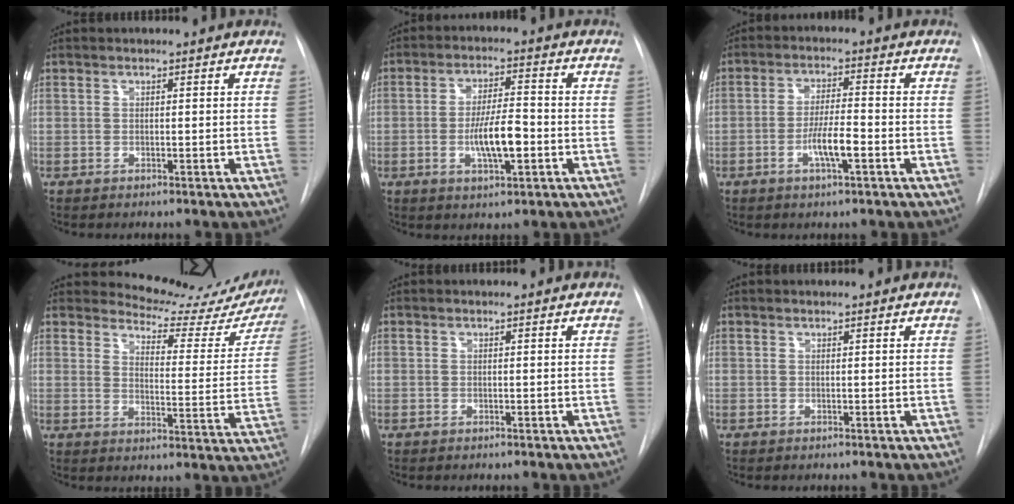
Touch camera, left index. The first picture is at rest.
{"total": 7.3, "force": [-1.8, 1.8, 6.9], "torque": [-0.129, 0.002, -0.030]}
{"total": 5.3, "force": [-2.0, 0.7, 4.8], "torque": [-0.094, -0.001, -0.037]}
{"total": 17.9, "force": [17.2, 3.6, 3.1], "torque": [-0.022, -0.086, 0.184]}
{"total": 0.0}
{"total": 0.8, "force": [0.8, 0.0, 0.1], "torque": [-0.005, 0.010, 0.012]}